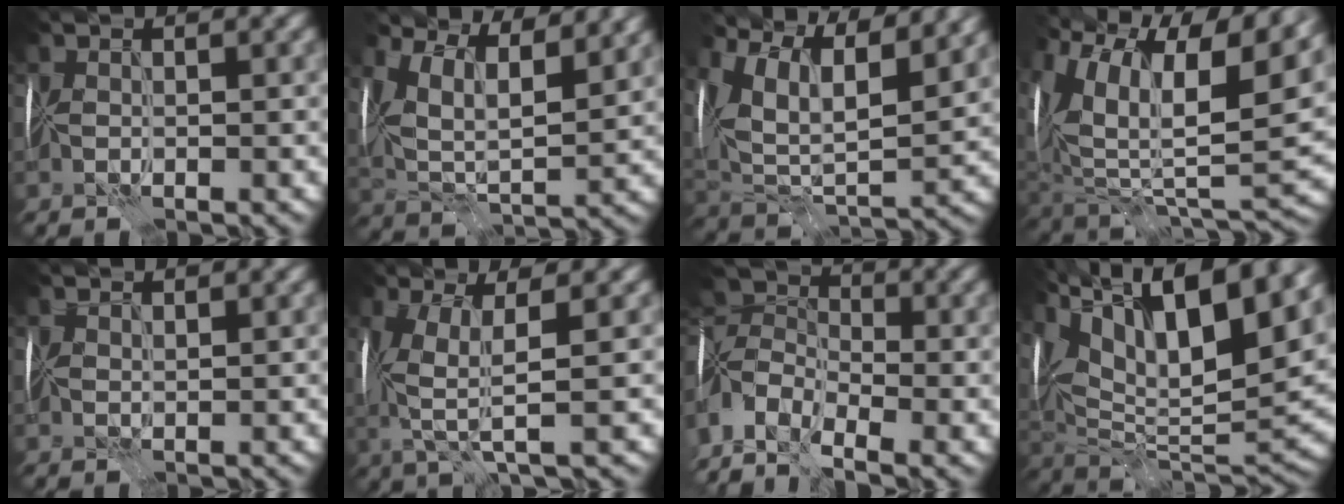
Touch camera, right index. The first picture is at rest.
{"total": 8.8, "force": [5.9, 3.8, 5.3], "torque": [-0.096, 0.007, 0.096]}
{"total": 11.7, "force": [7.2, 5.3, 7.6], "torque": [-0.143, 0.014, 0.126]}
{"total": 15.7, "force": [8.6, 6.9, 11.2], "torque": [-0.194, 0.037, 0.154]}
{"total": 1.9, "force": [1.8, 0.4, 0.6], "torque": [-0.016, 0.007, 0.030]}
{"total": 5.4, "force": [0.3, 1.5, 5.2], "torque": [-0.130, 0.003, 0.006]}
{"total": 8.4, "force": [-3.8, 4.9, 5.6], "torque": [-0.120, 0.008, -0.098]}
{"total": 18.2, "force": [9.1, 7.0, 14.1], "torque": [-0.237, 0.048, 0.149]}